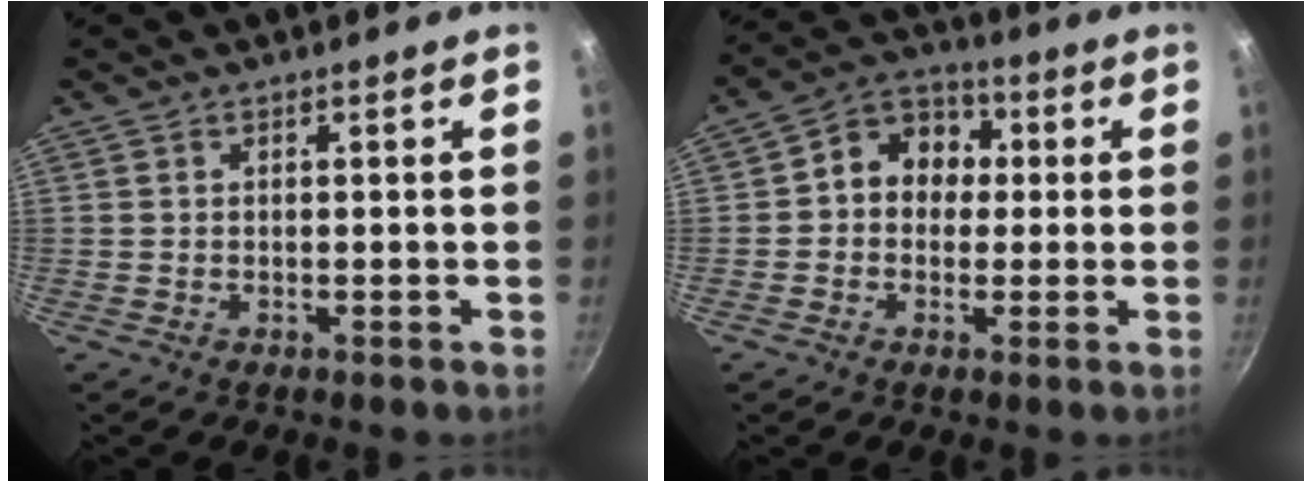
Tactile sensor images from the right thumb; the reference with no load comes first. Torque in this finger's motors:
{"motor_torque": [-0.29, 0.52, 0.05, -0.15, 0.01]}